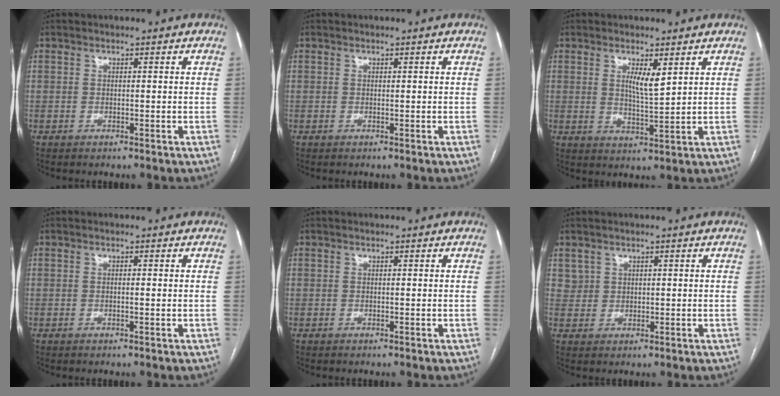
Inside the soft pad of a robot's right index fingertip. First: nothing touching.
{"total": 0.0}
{"total": 4.1, "force": [1.8, 0.6, 3.6], "torque": [-0.066, -0.011, 0.035]}
{"total": 0.6, "force": [-0.1, 0.0, 0.6], "torque": [-0.012, 0.001, -0.001]}
{"total": 0.0}
{"total": 2.3, "force": [1.3, 1.9, -0.1], "torque": [0.017, 0.006, 0.019]}